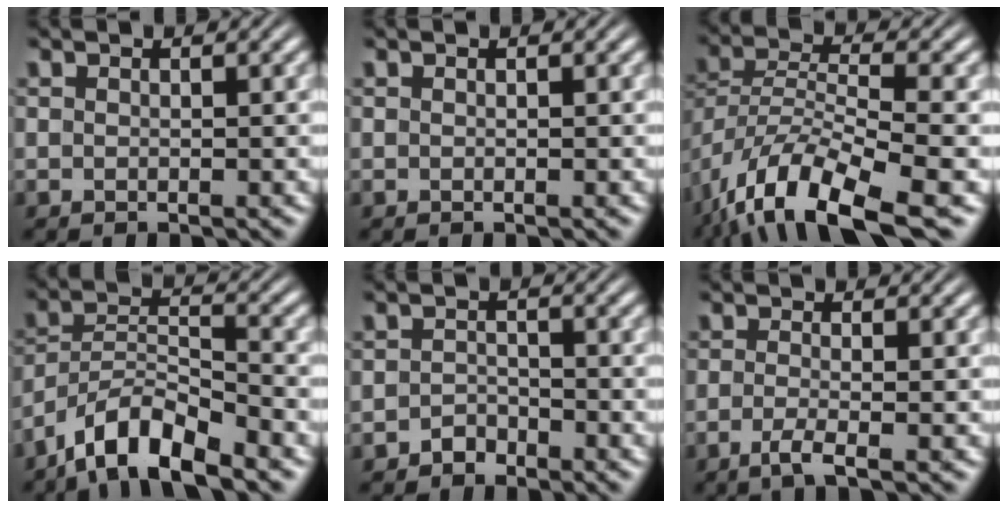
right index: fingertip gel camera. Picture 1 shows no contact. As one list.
[{"total": 0.0}, {"total": 9.4, "force": [-5.5, 4.2, 6.4], "torque": [-0.141, -0.042, -0.061]}, {"total": 6.8, "force": [-4.3, 3.5, 3.9], "torque": [-0.079, -0.025, -0.063]}, {"total": 2.1, "force": [-2.0, 0.5, -0.2], "torque": [0.006, -0.010, -0.031]}, {"total": 2.3, "force": [-1.5, -0.1, 1.7], "torque": [-0.045, -0.017, -0.021]}]